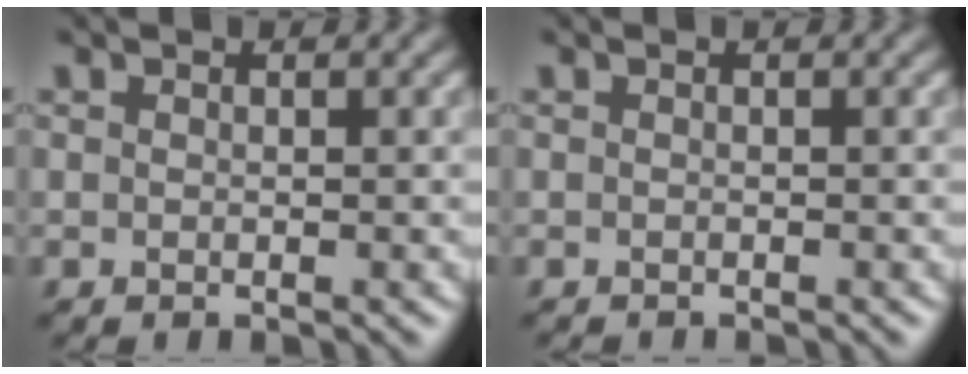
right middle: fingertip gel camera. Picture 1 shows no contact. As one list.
[{"total": 1.0, "force": [-1.0, 0.1, 0.3], "torque": [0.009, -0.003, -0.015]}]